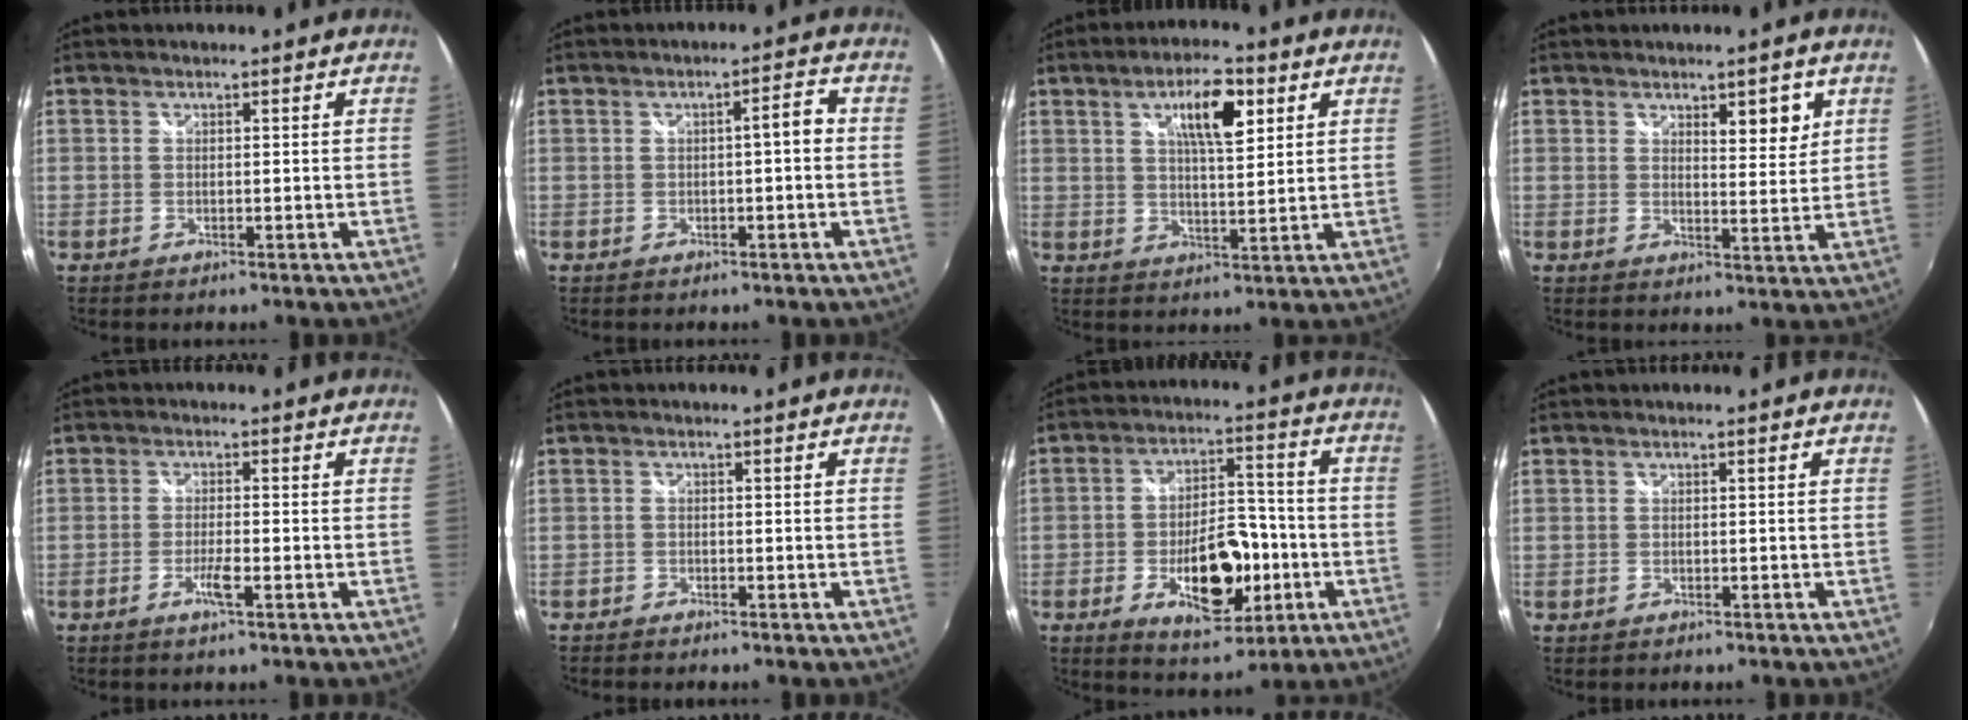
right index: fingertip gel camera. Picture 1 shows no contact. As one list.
[{"total": 3.0, "force": [-0.2, 0.6, 2.9], "torque": [-0.044, 0.011, -0.003]}, {"total": 8.8, "force": [3.9, 2.6, 7.4], "torque": [-0.122, 0.010, 0.064]}, {"total": 4.8, "force": [2.6, 1.7, 3.7], "torque": [-0.044, -0.003, 0.041]}, {"total": 2.6, "force": [-1.3, 0.1, 2.3], "torque": [-0.048, -0.003, -0.025]}, {"total": 1.7, "force": [-1.6, 0.6, 0.0], "torque": [-0.008, -0.006, -0.030]}, {"total": 14.7, "force": [-5.1, 6.7, 12.1], "torque": [-0.205, 0.009, -0.067]}, {"total": 0.6, "force": [-0.4, 0.4, -0.1], "torque": [0.001, -0.004, -0.006]}]